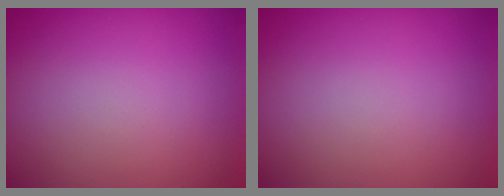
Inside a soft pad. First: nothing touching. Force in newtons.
{"total": 0.0}